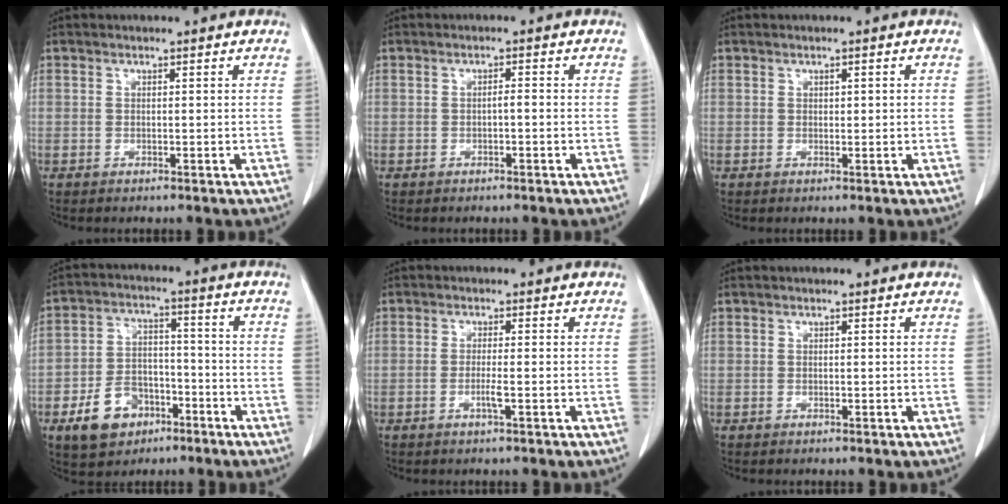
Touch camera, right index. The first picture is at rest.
{"total": 0.9, "force": [-0.3, 0.2, 0.9], "torque": [-0.015, 0.003, -0.005]}
{"total": 0.8, "force": [0.2, 0.3, 0.7], "torque": [-0.010, 0.000, 0.005]}
{"total": 9.3, "force": [-4.8, 6.5, 4.6], "torque": [-0.095, 0.016, -0.074]}
{"total": 2.0, "force": [-0.7, -0.2, 1.8], "torque": [-0.036, -0.002, -0.012]}
{"total": 0.0}